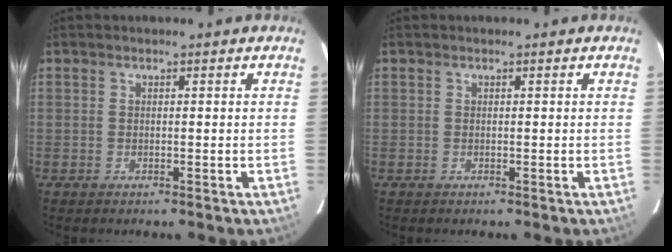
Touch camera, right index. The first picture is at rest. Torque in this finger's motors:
{"motor_torque": [0.00, 0.00, 0.02, 0.00]}